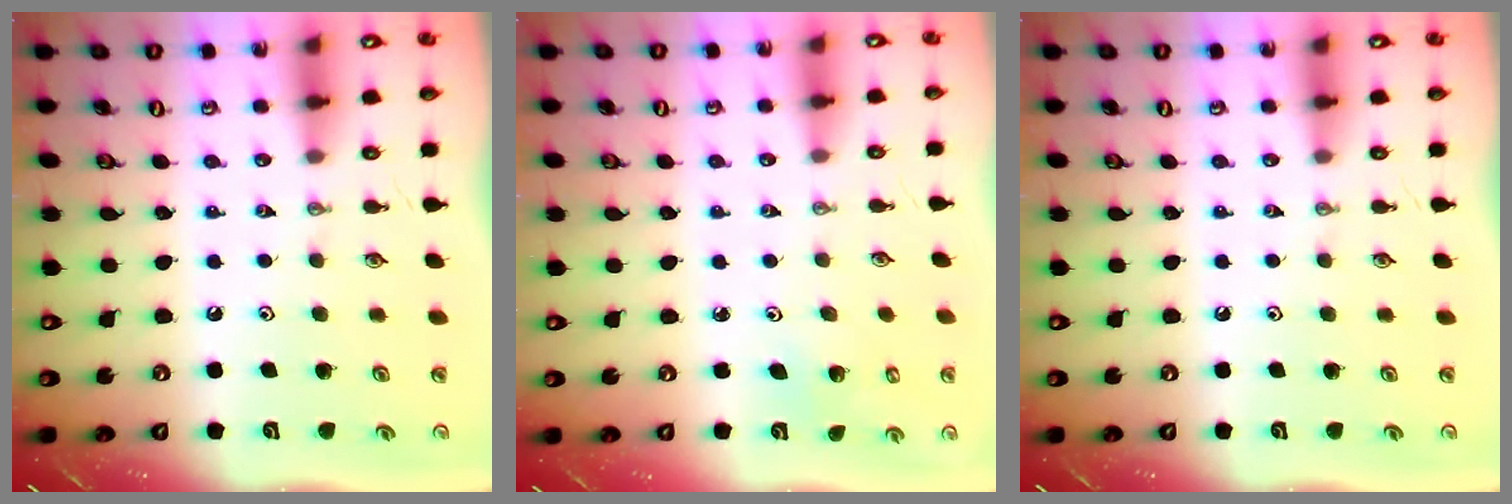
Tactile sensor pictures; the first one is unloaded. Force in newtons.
{"total": 2.2, "press": 2.2, "slide": 0.2}
{"total": 0.0}